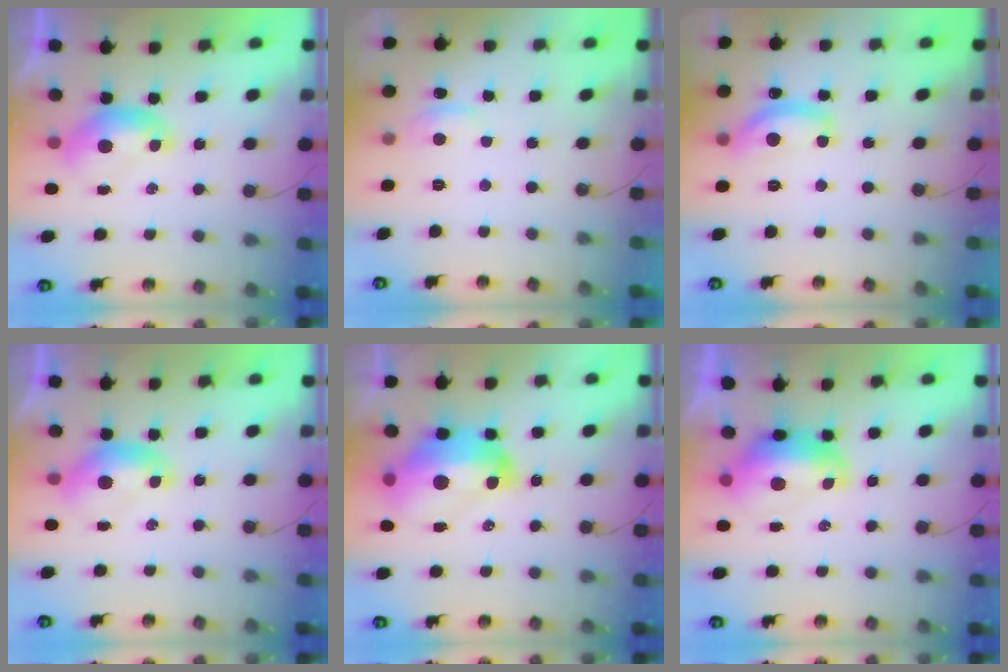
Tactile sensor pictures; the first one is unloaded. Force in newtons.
{"total": 0.9, "press": 0.2, "slide": 0.9}
{"total": 8.7, "press": 8.6, "slide": 0.9}
{"total": 0.0}
{"total": 12.2, "press": 12.1, "slide": 1.3}
{"total": 2.9, "press": 2.8, "slide": 0.7}